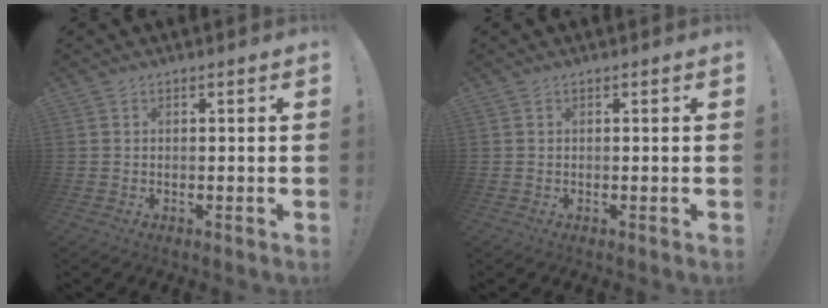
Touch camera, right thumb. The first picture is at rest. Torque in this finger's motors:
{"motor_torque": [0.00, 0.00, 0.00, 0.00, 0.00]}